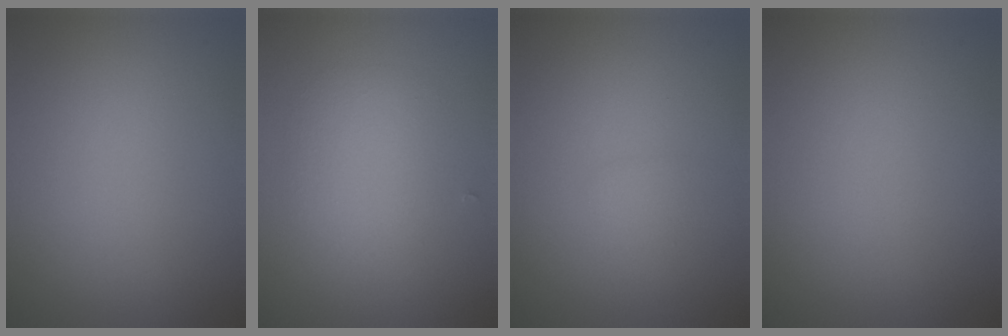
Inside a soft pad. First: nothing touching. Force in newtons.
{"total": 3.0, "press": 3.0, "slide": 0.1}
{"total": 0.9, "press": 0.9, "slide": 0.1}
{"total": 0.0}